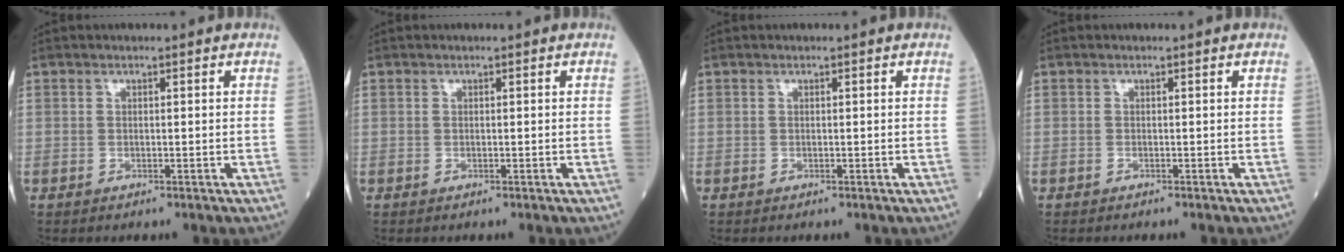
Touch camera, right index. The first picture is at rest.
{"total": 0.0}
{"total": 0.0}
{"total": 0.5, "force": [-0.5, 0.0, 0.2], "torque": [0.003, 0.000, -0.009]}